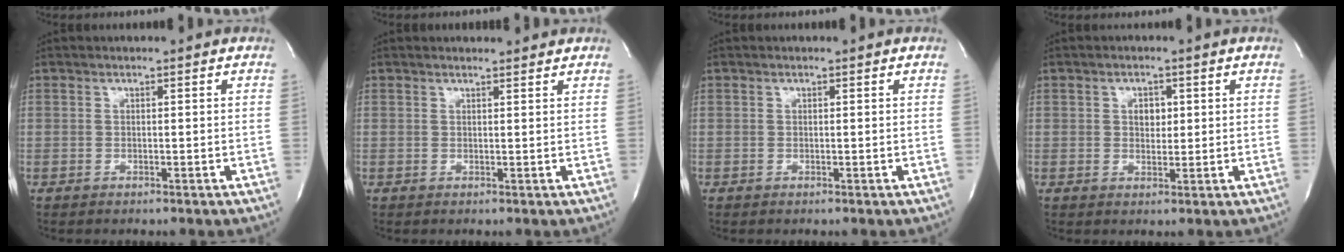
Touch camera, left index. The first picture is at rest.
{"total": 2.5, "force": [2.4, 0.4, 0.5], "torque": [-0.016, 0.005, 0.030]}
{"total": 0.0}
{"total": 2.4, "force": [0.7, 1.6, 1.7], "torque": [-0.024, 0.001, 0.011]}